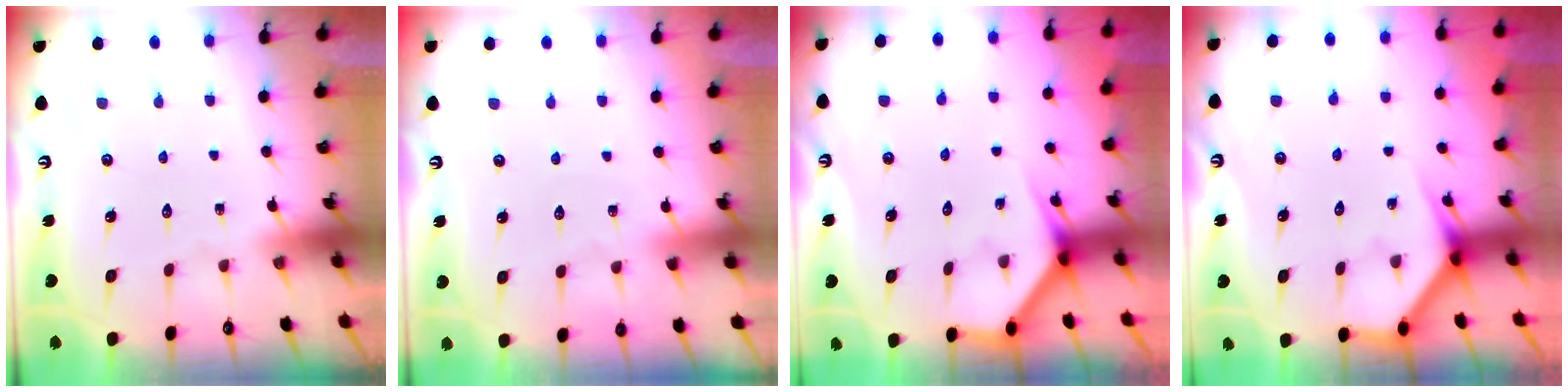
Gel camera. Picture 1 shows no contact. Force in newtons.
{"total": 1.8, "press": 1.7, "slide": 0.2}
{"total": 3.6, "press": 3.6, "slide": 0.3}
{"total": 3.6, "press": 3.6, "slide": 0.3}